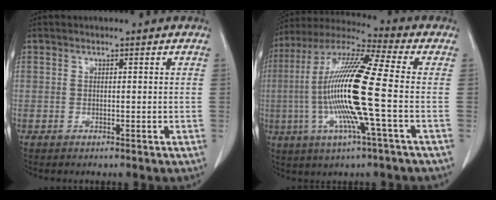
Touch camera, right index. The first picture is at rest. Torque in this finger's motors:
{"motor_torque": [2.14, 0.00, 1.01, 0.18]}